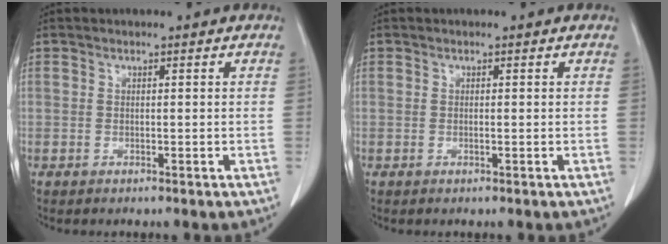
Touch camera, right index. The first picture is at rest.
{"total": 0.0}